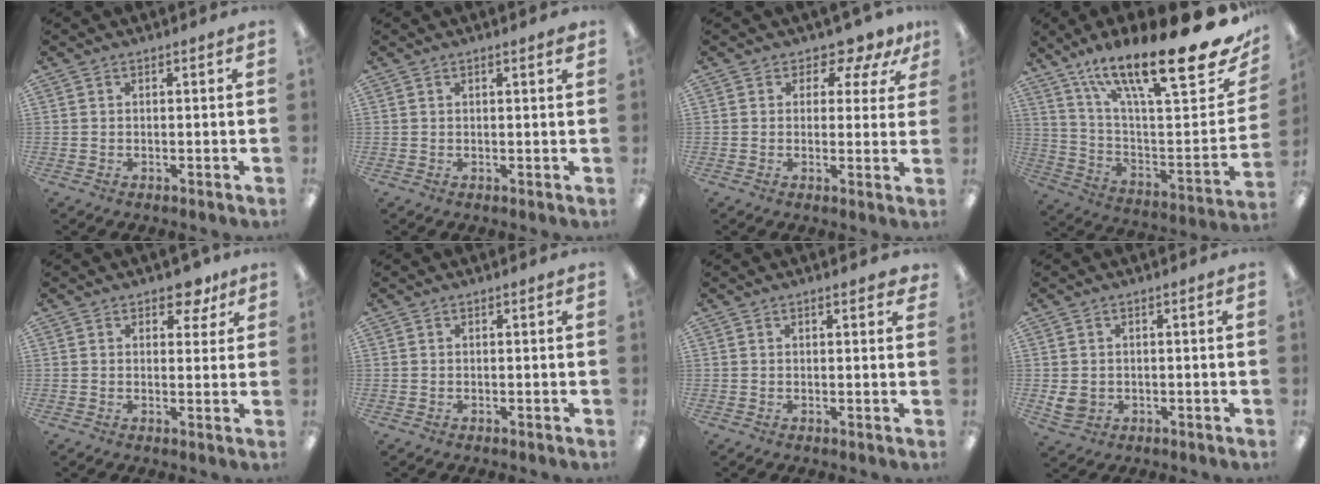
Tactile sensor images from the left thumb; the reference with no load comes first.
{"total": 1.3, "force": [1.0, 0.0, 0.8], "torque": [-0.017, 0.000, 0.017]}
{"total": 5.1, "force": [3.8, 2.8, 2.0], "torque": [-0.026, -0.027, 0.065]}
{"total": 25.0, "force": [16.7, 5.4, 17.8], "torque": [-0.264, -0.119, 0.268]}
{"total": 5.6, "force": [3.9, 3.1, 2.6], "torque": [-0.012, -0.019, 0.062]}
{"total": 0.0}
{"total": 1.8, "force": [1.4, 0.5, 1.1], "torque": [-0.015, -0.001, 0.023]}
{"total": 3.4, "force": [0.4, 2.9, 1.9], "torque": [-0.033, -0.002, 0.008]}